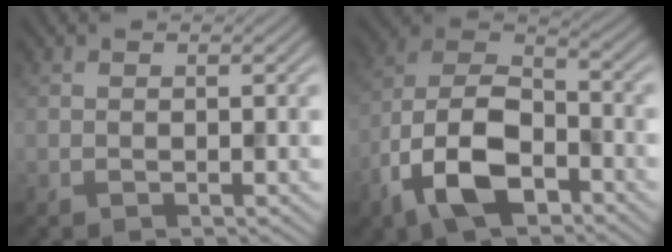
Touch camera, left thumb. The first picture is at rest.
{"total": 12.6, "force": [-6.3, 6.3, 8.8], "torque": [-0.195, -0.012, -0.134]}